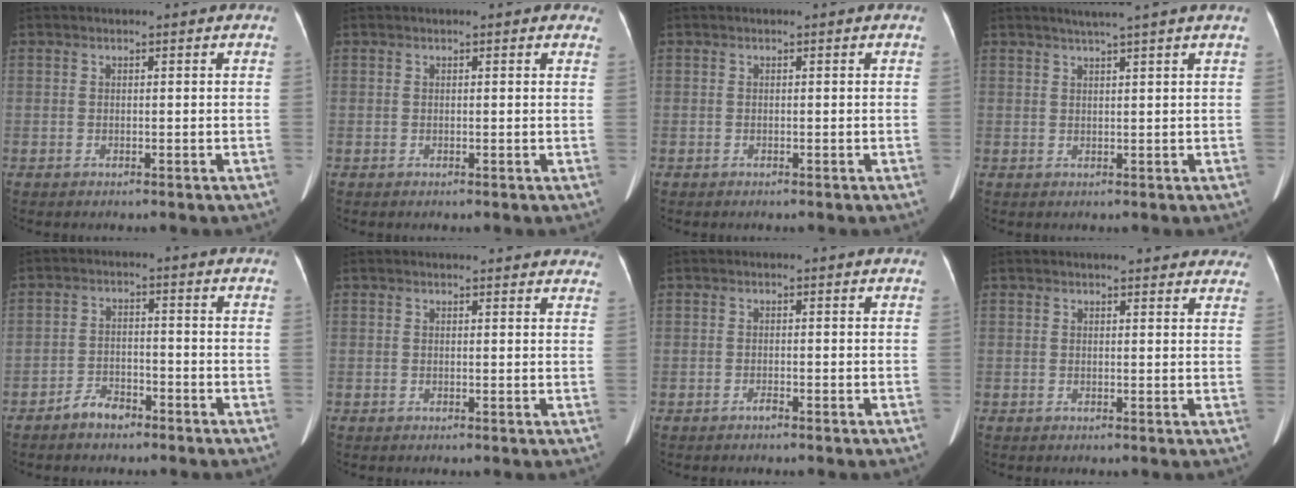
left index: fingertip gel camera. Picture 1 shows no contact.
{"total": 3.1, "force": [2.4, 1.0, 1.6], "torque": [-0.007, 0.013, 0.016]}
{"total": 0.0}
{"total": 4.1, "force": [3.2, -1.2, 2.2], "torque": [-0.031, 0.008, 0.049]}
{"total": 3.8, "force": [-3.0, 1.7, 1.4], "torque": [-0.029, 0.005, -0.053]}
{"total": 9.5, "force": [8.7, 2.4, 2.7], "torque": [-0.006, 0.002, 0.078]}
{"total": 0.7, "force": [-0.6, 0.0, 0.3], "torque": [-0.009, -0.001, -0.009]}
{"total": 10.3, "force": [9.2, 2.6, 3.9], "torque": [-0.017, 0.004, 0.086]}